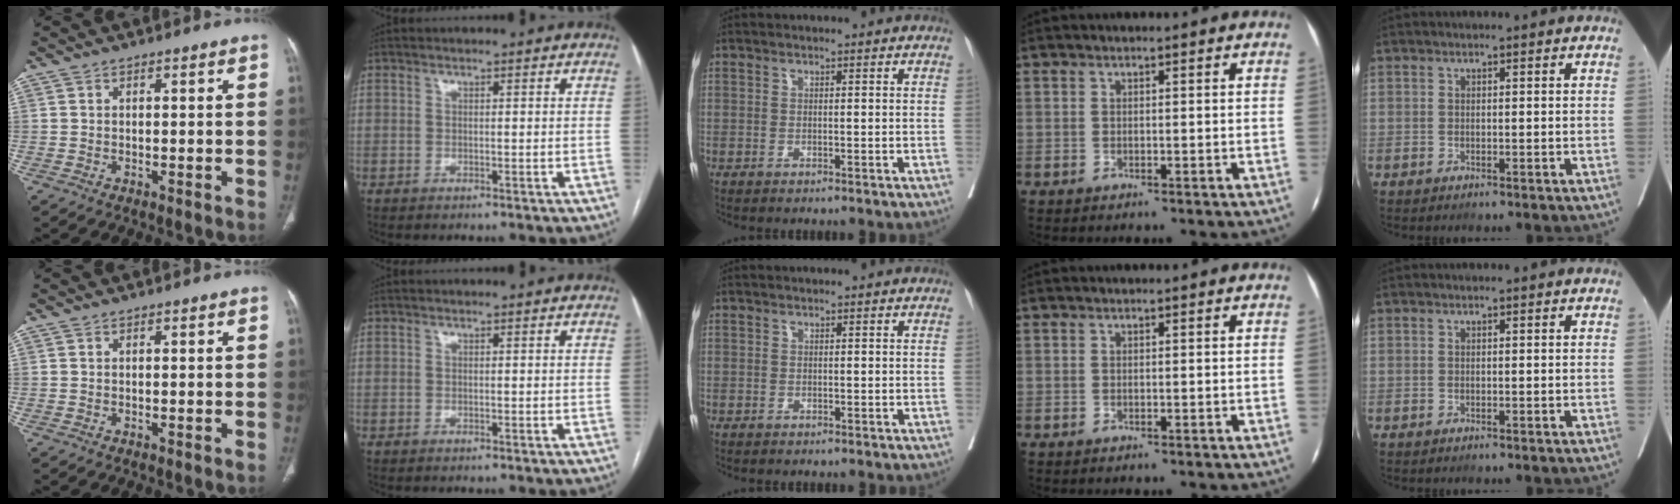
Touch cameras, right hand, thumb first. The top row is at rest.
{}